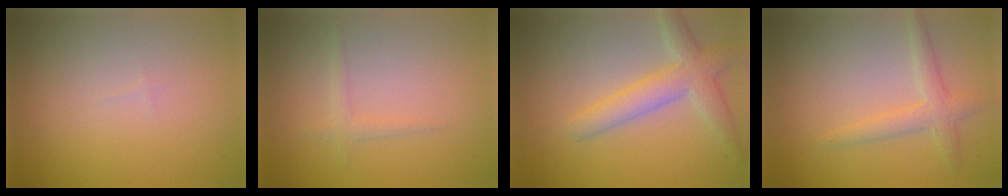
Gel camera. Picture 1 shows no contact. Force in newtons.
{"total": 1.0, "press": 1.0, "slide": 0.1}
{"total": 4.0, "press": 4.0, "slide": 0.3}
{"total": 2.3, "press": 2.3, "slide": 0.1}